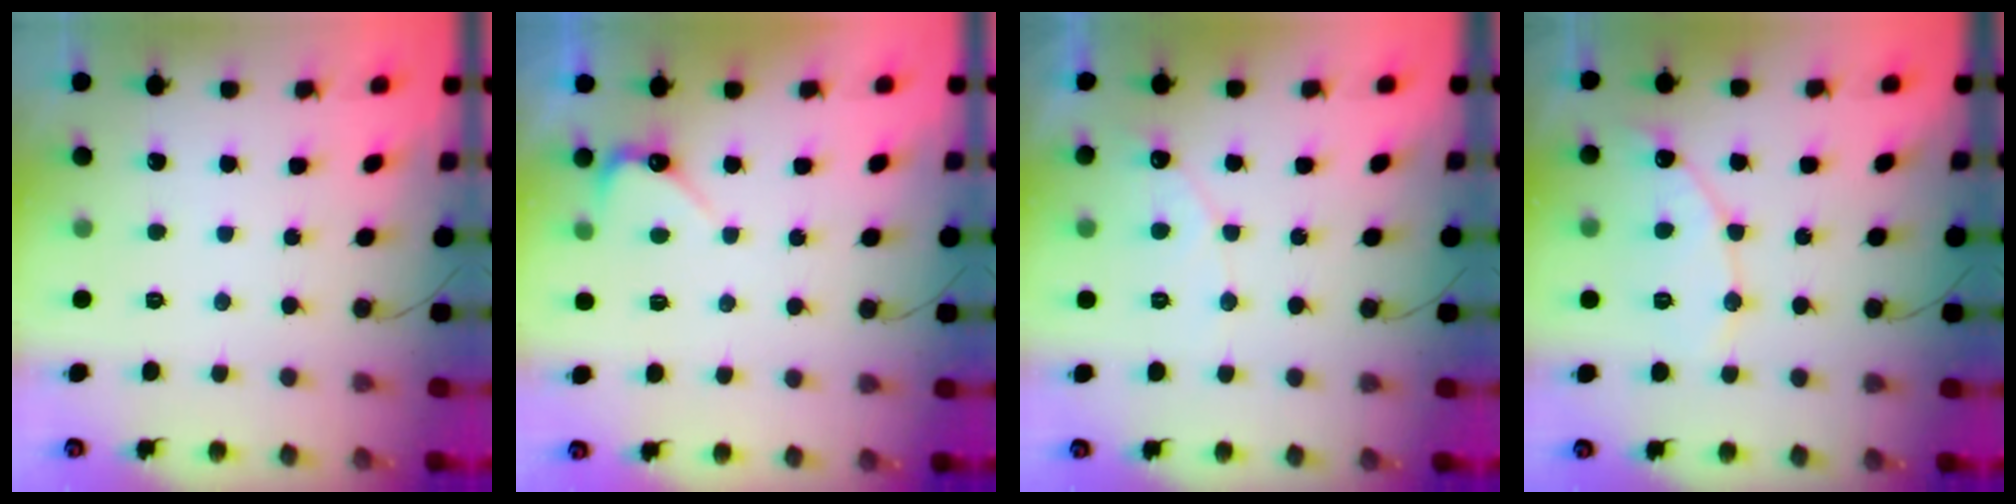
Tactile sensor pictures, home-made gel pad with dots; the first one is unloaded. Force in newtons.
{"total": 2.9, "press": 2.9, "slide": 0.3}
{"total": 5.3, "press": 5.3, "slide": 0.4}
{"total": 8.8, "press": 8.7, "slide": 0.9}